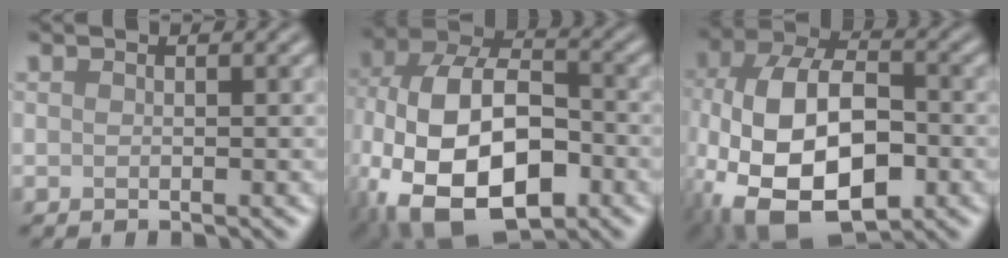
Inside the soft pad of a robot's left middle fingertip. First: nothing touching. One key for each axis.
{"total": 15.1, "fx": -5.1, "fy": 9.0, "fz": 11.0, "tx": -0.224, "ty": -0.022, "tz": -0.091}
{"total": 13.7, "fx": -4.2, "fy": 7.9, "fz": 10.3, "tx": -0.211, "ty": -0.014, "tz": -0.075}